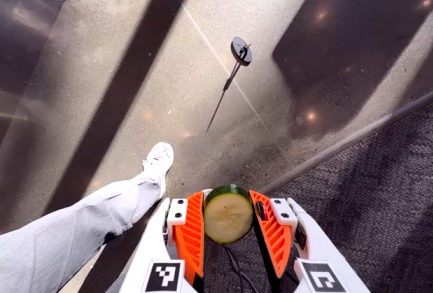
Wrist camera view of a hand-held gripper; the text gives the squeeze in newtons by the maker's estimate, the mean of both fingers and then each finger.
{"total": 12.9, "left": 13.3, "right": 12.5}